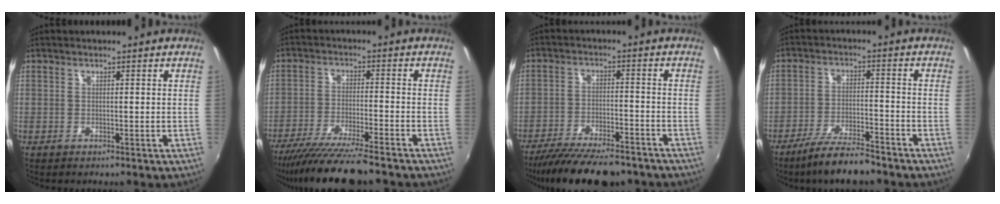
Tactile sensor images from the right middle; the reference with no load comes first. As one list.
[{"total": 14.2, "force": [-12.1, 0.8, 7.4], "torque": [-0.154, -0.034, -0.203]}, {"total": 16.3, "force": [-13.6, 4.2, 8.0], "torque": [-0.161, -0.033, -0.209]}, {"total": 9.4, "force": [-7.9, 1.6, 4.9], "torque": [-0.110, -0.012, -0.135]}]